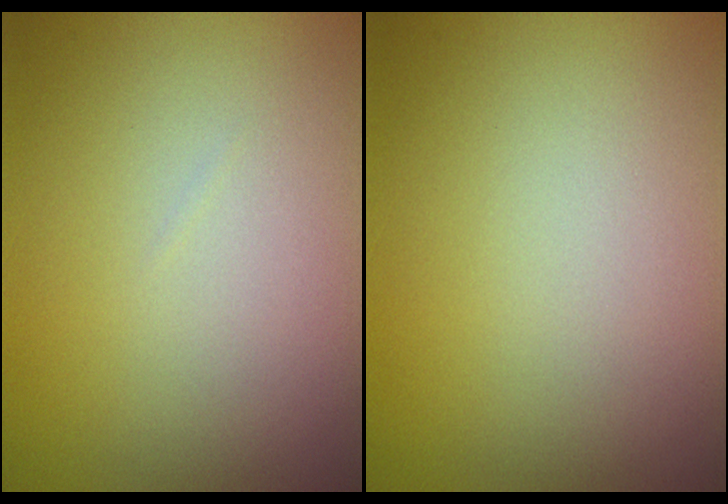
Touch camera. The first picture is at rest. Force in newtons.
{"total": 0.0}